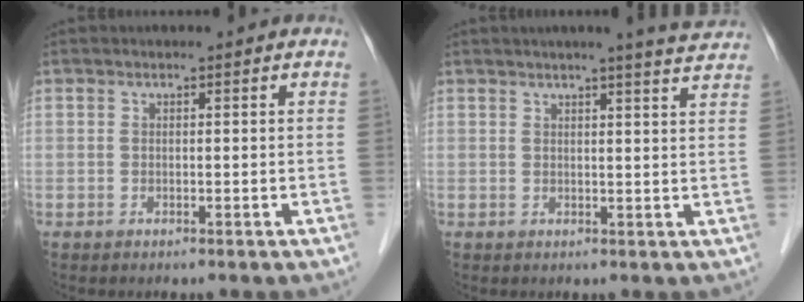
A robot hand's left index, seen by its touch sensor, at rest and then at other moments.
{"total": 7.0, "force": [6.2, -0.6, 3.2], "torque": [-0.044, 0.002, 0.058]}